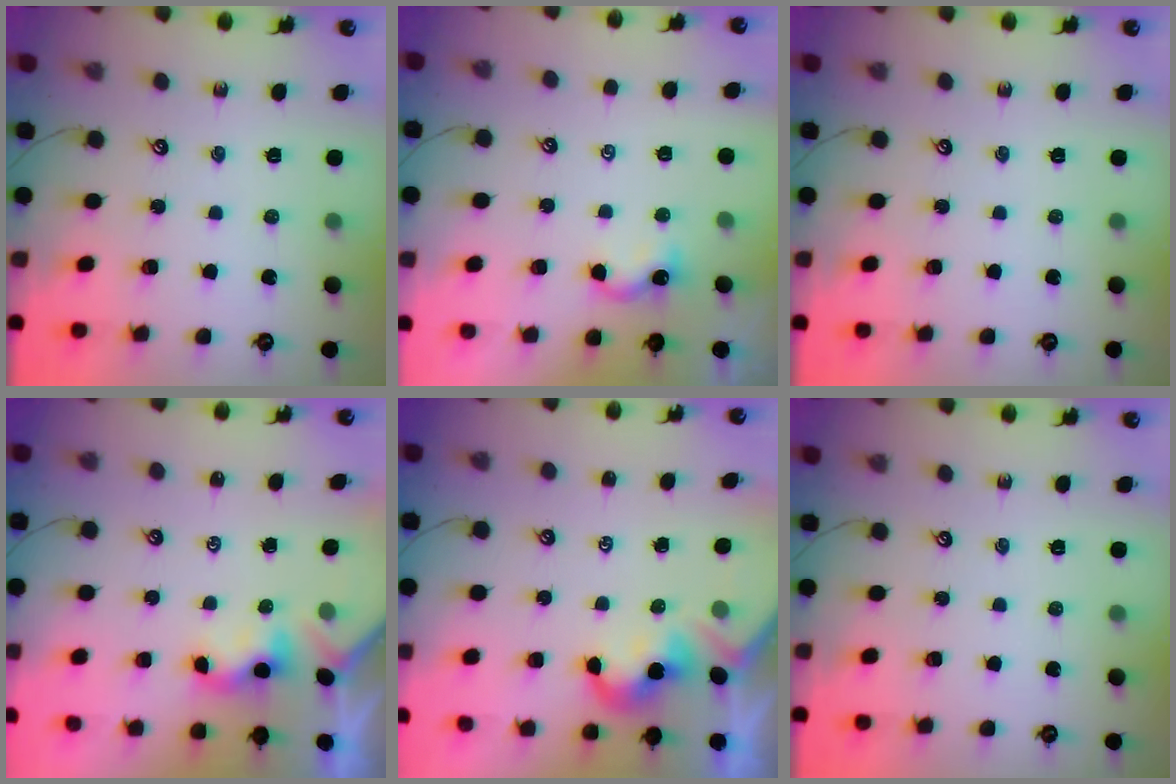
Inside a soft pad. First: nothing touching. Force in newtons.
{"total": 3.0, "press": 3.0, "slide": 0.3}
{"total": 0.0}
{"total": 0.5, "press": 0.4, "slide": 0.4}
{"total": 2.1, "press": 2.0, "slide": 0.5}
{"total": 0.0}